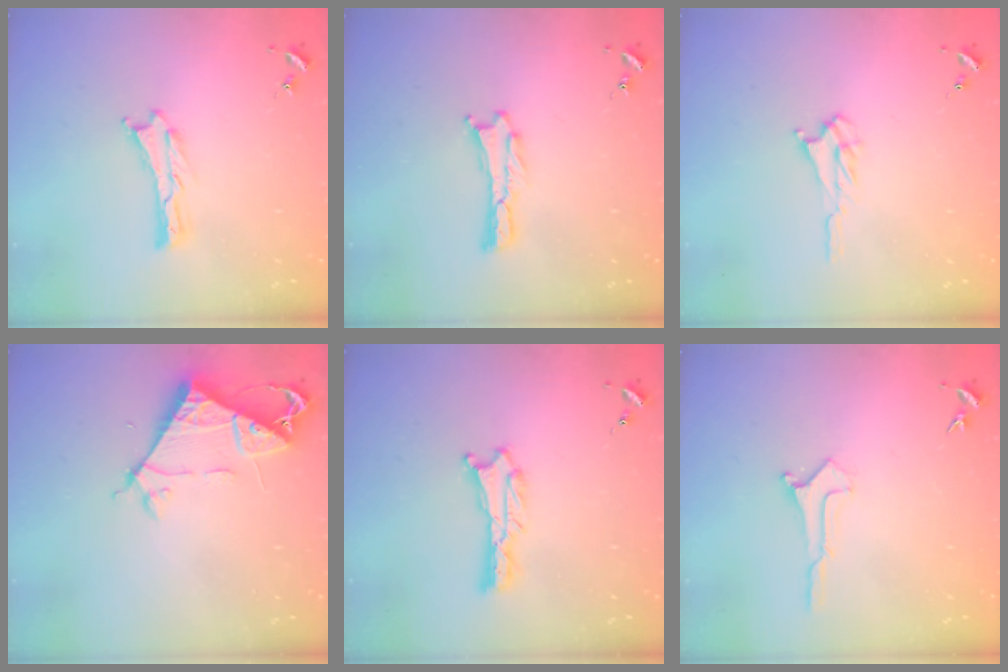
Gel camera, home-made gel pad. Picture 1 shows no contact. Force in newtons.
{"total": 0.0}
{"total": 2.5, "press": 2.5, "slide": 0.3}
{"total": 7.5, "press": 7.5, "slide": 0.5}
{"total": 0.6, "press": 0.6, "slide": 0.1}
{"total": 0.0}